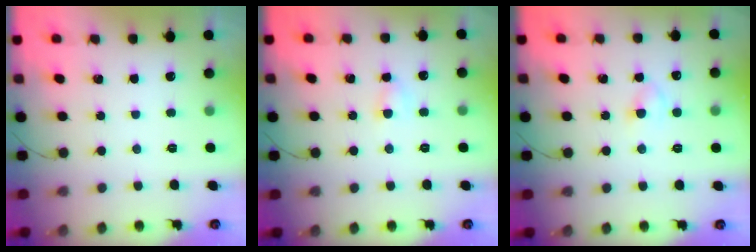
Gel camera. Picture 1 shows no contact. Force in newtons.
{"total": 3.5, "press": 3.4, "slide": 1.1}
{"total": 2.4, "press": 2.1, "slide": 1.0}